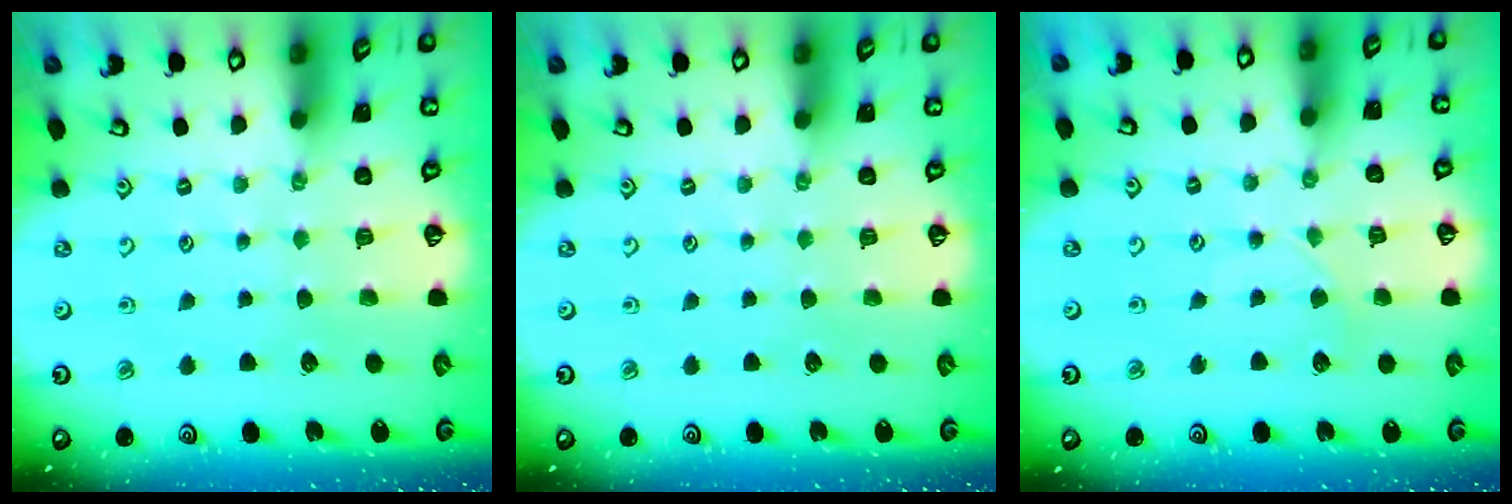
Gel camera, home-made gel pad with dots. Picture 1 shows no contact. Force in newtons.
{"total": 0.0}
{"total": 3.2, "press": 3.2, "slide": 0.4}